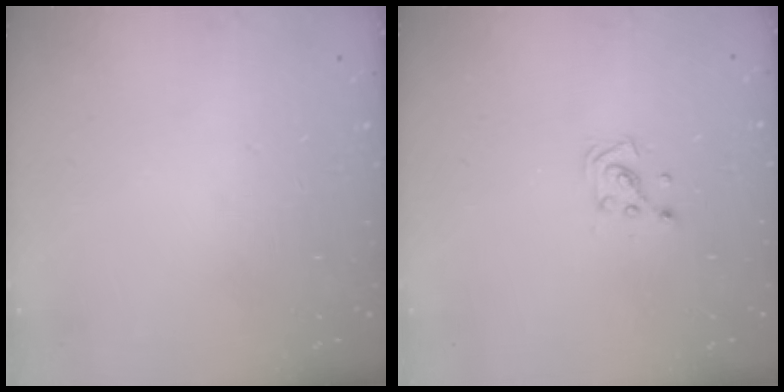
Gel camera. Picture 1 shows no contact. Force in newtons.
{"total": 4.3, "press": 4.1, "slide": 1.2}